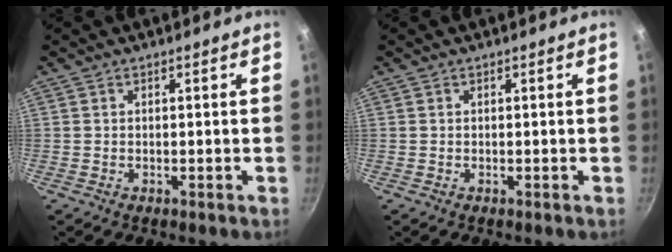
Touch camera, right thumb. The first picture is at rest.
{"total": 0.0}